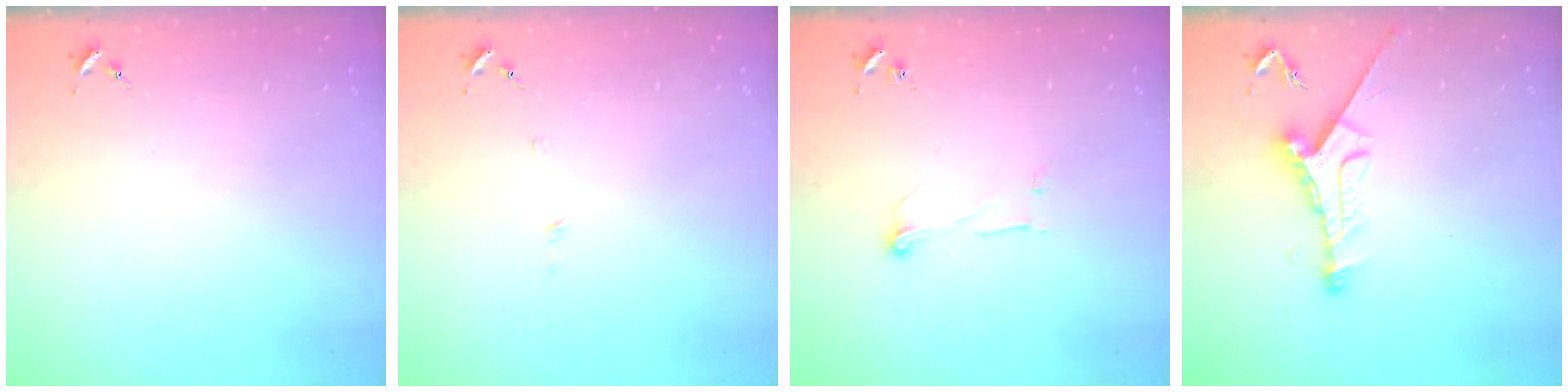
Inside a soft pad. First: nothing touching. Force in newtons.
{"total": 3.0, "press": 3.0, "slide": 0.2}
{"total": 5.7, "press": 5.7, "slide": 0.4}
{"total": 9.9, "press": 9.8, "slide": 0.7}